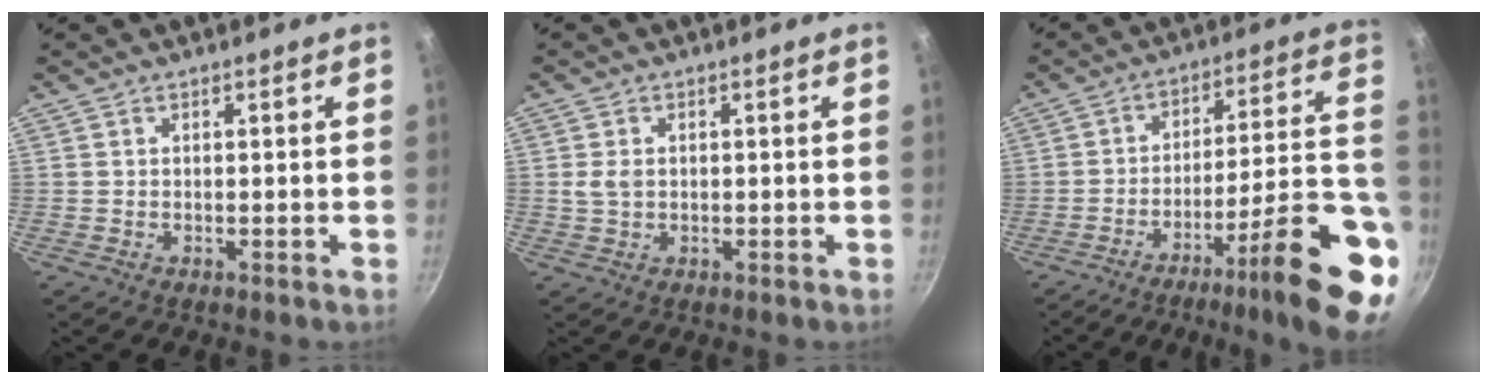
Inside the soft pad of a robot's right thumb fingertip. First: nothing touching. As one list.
[{"total": 2.6, "force": [0.4, 2.0, 1.7], "torque": [-0.028, -0.001, 0.008]}, {"total": 22.5, "force": [-11.3, 4.6, 18.8], "torque": [-0.222, 0.055, -0.168]}]